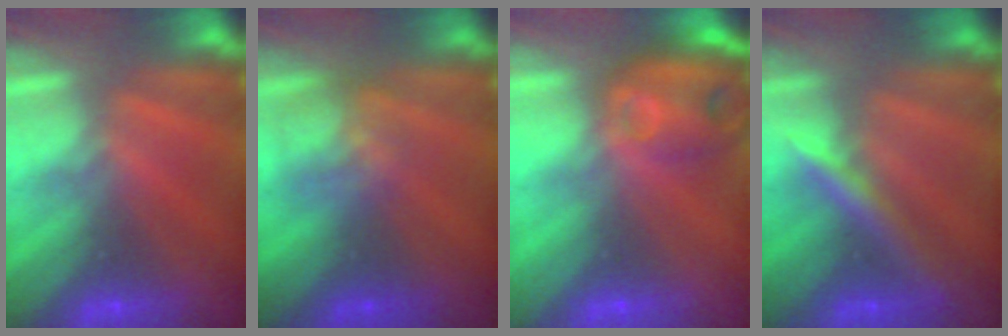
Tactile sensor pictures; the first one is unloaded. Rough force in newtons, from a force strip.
{"total": 2.6}
{"total": 9.4}
{"total": 2.4}